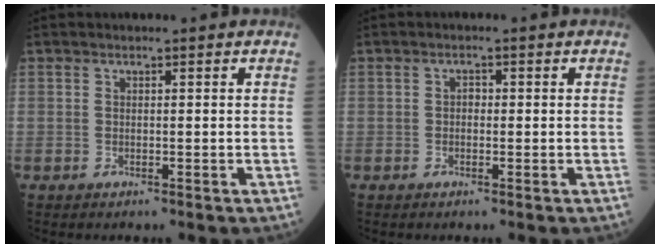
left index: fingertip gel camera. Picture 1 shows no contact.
{"total": 1.0, "force": [-0.1, 0.7, 0.7], "torque": [-0.010, 0.002, -0.005]}